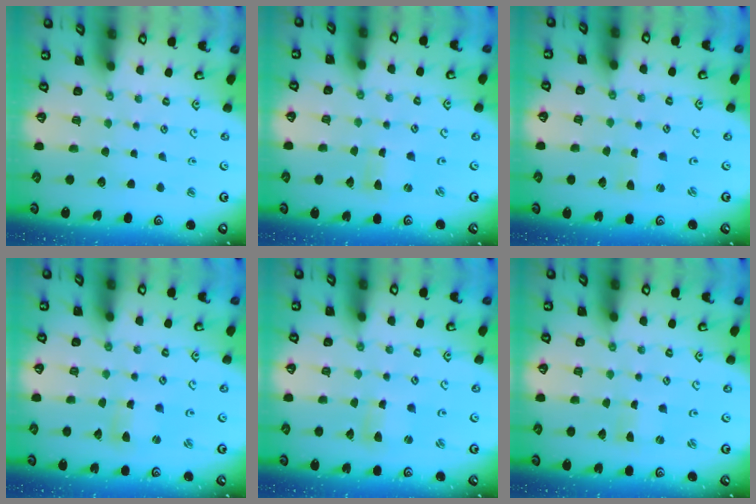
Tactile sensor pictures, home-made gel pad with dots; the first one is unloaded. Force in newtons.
{"total": 0.0}
{"total": 0.9, "press": 0.9, "slide": 0.2}
{"total": 2.5, "press": 2.5, "slide": 0.3}
{"total": 2.5, "press": 2.5, "slide": 0.3}
{"total": 0.0}